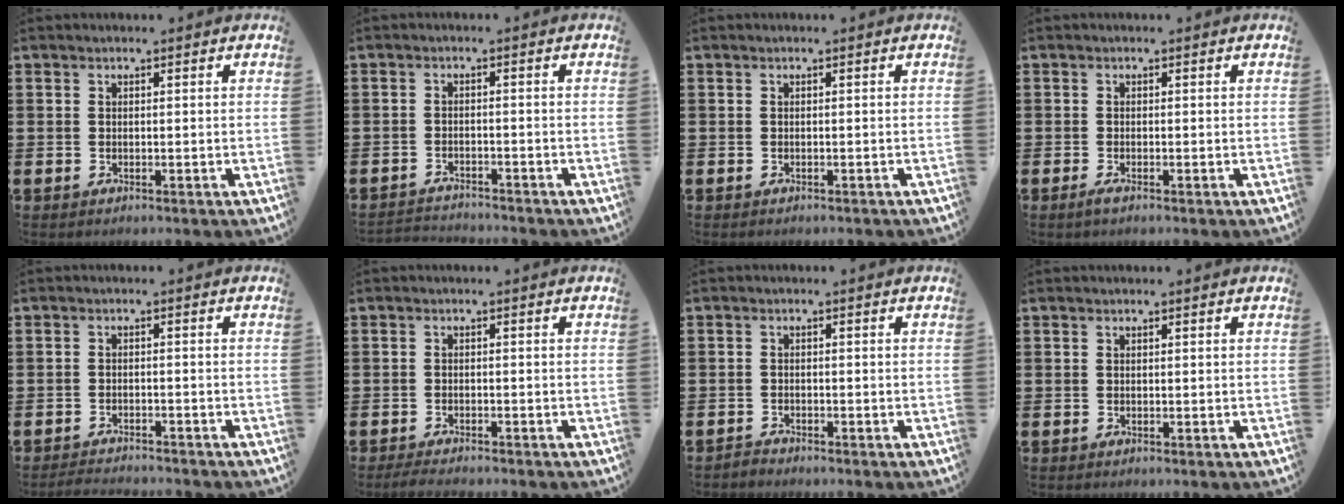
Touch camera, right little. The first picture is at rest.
{"total": 1.9, "force": [-1.9, 0.0, -0.2], "torque": [-0.003, 0.002, -0.042]}
{"total": 0.0}
{"total": 1.0, "force": [-0.4, 0.2, 0.9], "torque": [-0.016, -0.003, -0.006]}
{"total": 1.9, "force": [-1.8, 0.0, -0.1], "torque": [-0.003, 0.001, -0.039]}
{"total": 1.4, "force": [-1.3, 0.2, 0.5], "torque": [-0.009, -0.001, -0.027]}
{"total": 1.1, "force": [-1.1, 0.1, -0.1], "torque": [-0.002, 0.002, -0.023]}
{"total": 0.0}